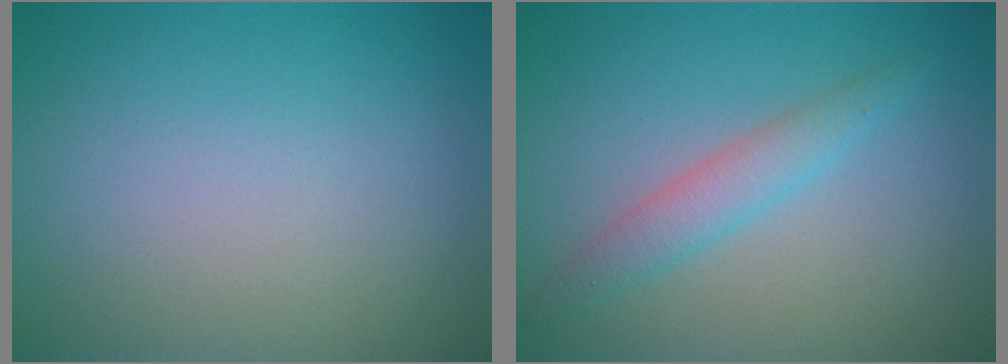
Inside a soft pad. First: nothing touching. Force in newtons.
{"total": 2.5, "press": 2.5, "slide": 0.2}